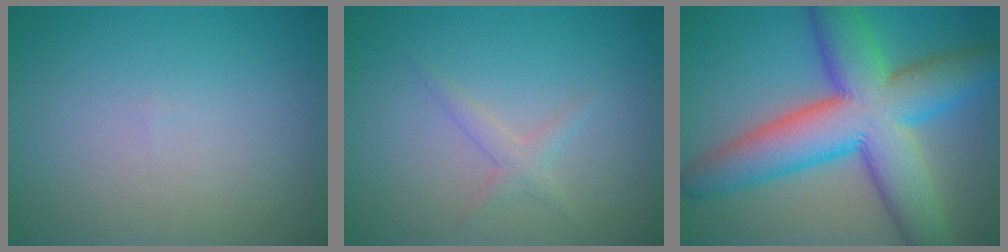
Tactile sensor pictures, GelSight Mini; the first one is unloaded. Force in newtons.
{"total": 1.4, "press": 1.4, "slide": 0.0}
{"total": 12.6, "press": 12.6, "slide": 0.3}